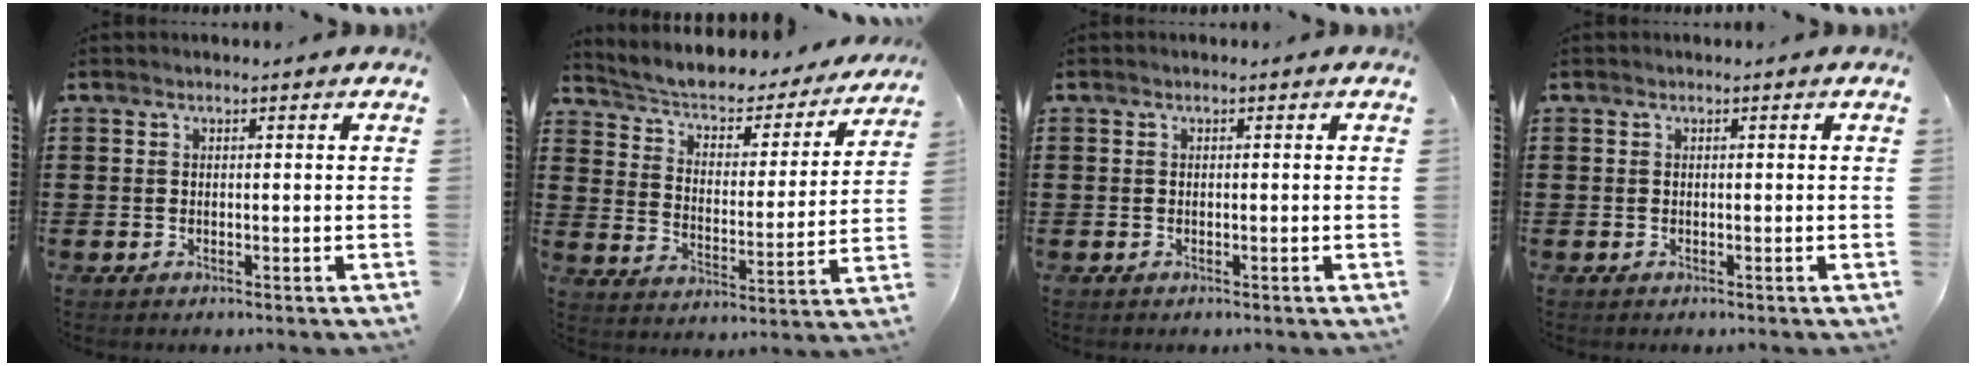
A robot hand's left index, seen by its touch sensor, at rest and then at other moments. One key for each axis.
{"total": 3.6, "fx": 2.7, "fy": 1.7, "fz": 1.6, "tx": -0.050, "ty": -0.024, "tz": 0.035}
{"total": 0.0}
{"total": 0.0}